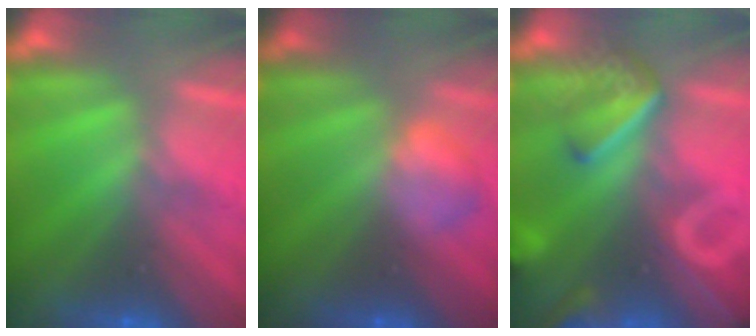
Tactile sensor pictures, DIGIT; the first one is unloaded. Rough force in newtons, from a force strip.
{"total": 2.2}
{"total": 7.4}